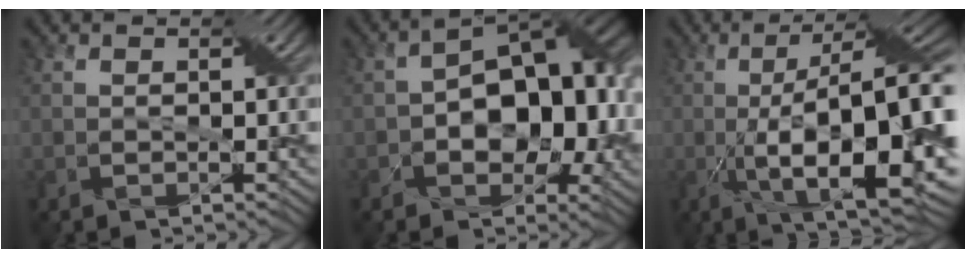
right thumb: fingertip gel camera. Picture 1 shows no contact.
{"total": 14.3, "force": [-0.9, 9.1, 11.0], "torque": [-0.127, 0.003, -0.016]}
{"total": 18.4, "force": [-3.1, 6.0, 17.1], "torque": [-0.263, -0.009, -0.043]}